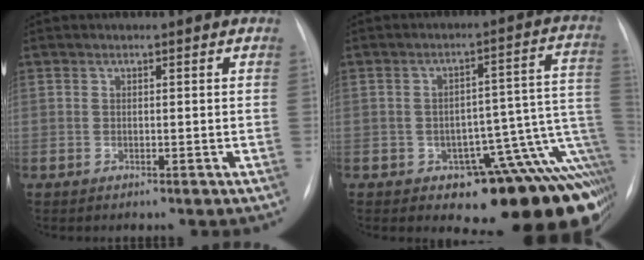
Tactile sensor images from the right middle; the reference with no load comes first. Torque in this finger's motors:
{"motor_torque": [1.16, -0.98, 0.30, 0.07]}